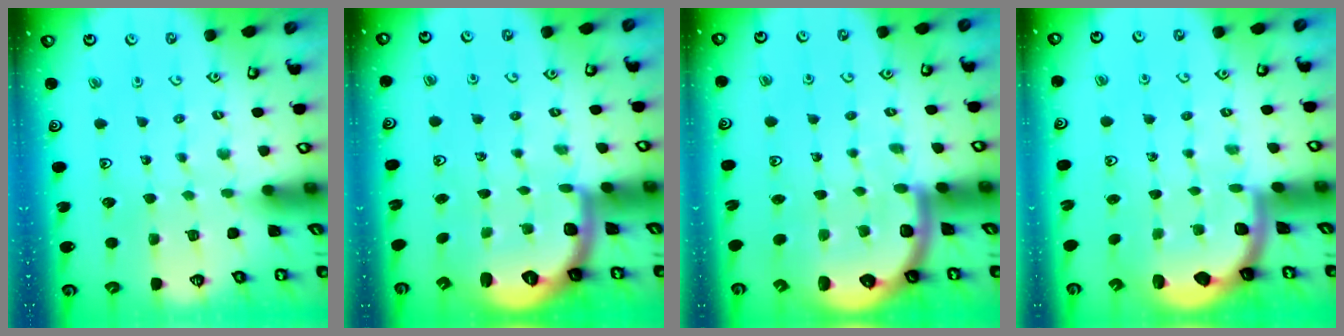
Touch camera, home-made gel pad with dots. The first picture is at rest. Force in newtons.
{"total": 2.0, "press": 1.6, "slide": 1.2}
{"total": 5.0, "press": 4.5, "slide": 2.2}
{"total": 2.0, "press": 2.0, "slide": 0.5}